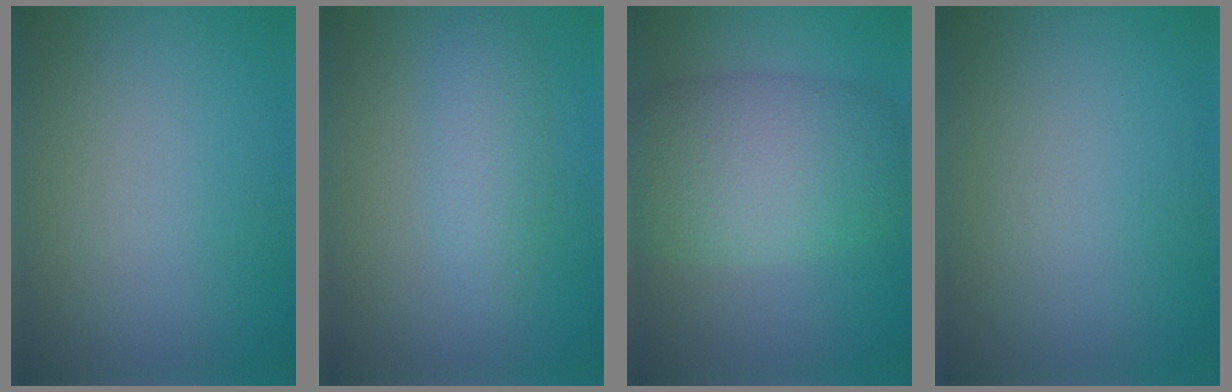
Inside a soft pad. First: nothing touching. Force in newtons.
{"total": 2.8, "press": 2.8, "slide": 0.1}
{"total": 8.4, "press": 8.4, "slide": 0.4}
{"total": 0.0}